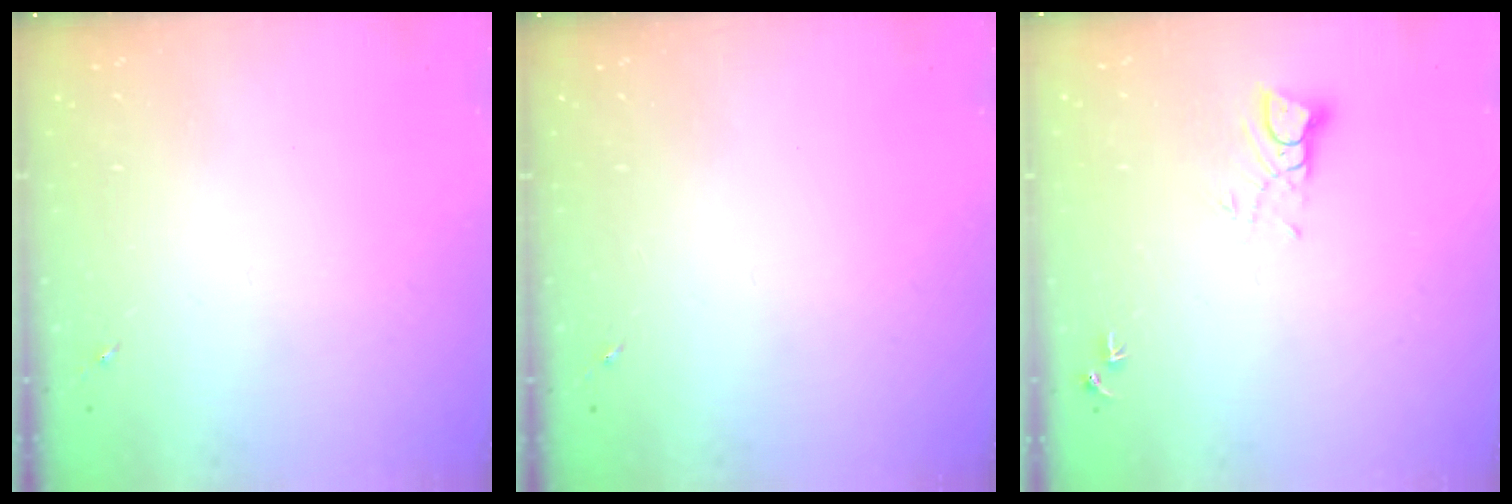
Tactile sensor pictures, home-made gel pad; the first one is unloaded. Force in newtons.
{"total": 0.0}
{"total": 4.3, "press": 4.3, "slide": 0.4}